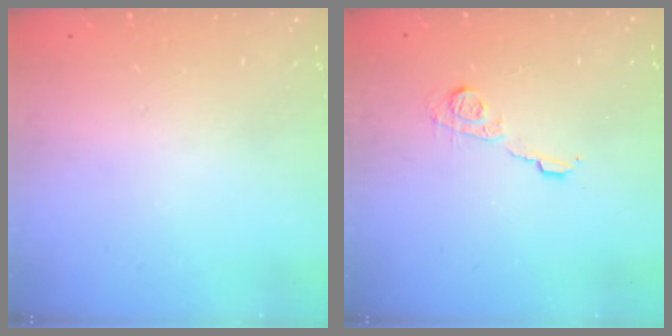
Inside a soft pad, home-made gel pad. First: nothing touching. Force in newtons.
{"total": 7.3, "press": 7.2, "slide": 0.4}